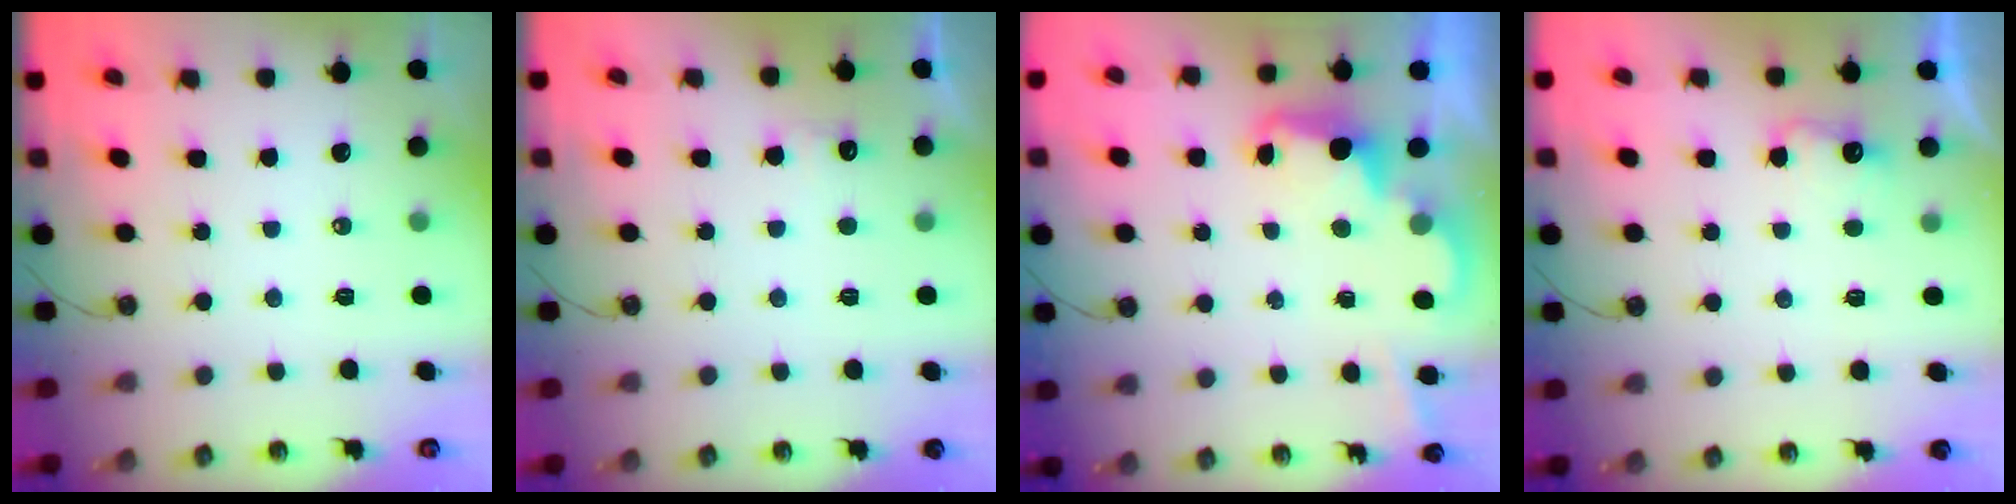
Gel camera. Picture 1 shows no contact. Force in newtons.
{"total": 6.3, "press": 6.2, "slide": 1.3}
{"total": 2.6, "press": 2.5, "slide": 0.6}
{"total": 5.0, "press": 4.9, "slide": 1.0}